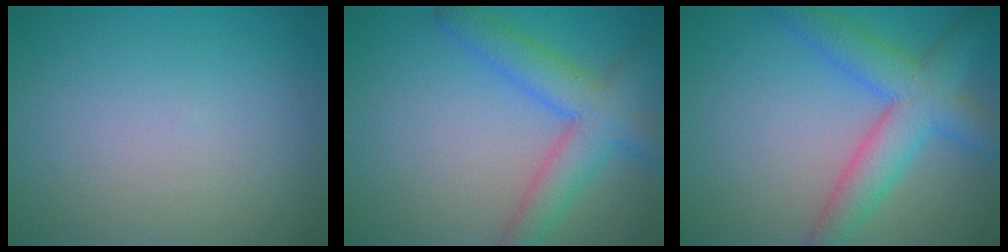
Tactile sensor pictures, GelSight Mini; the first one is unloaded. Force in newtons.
{"total": 5.7, "press": 5.7, "slide": 0.2}
{"total": 6.2, "press": 6.2, "slide": 0.2}